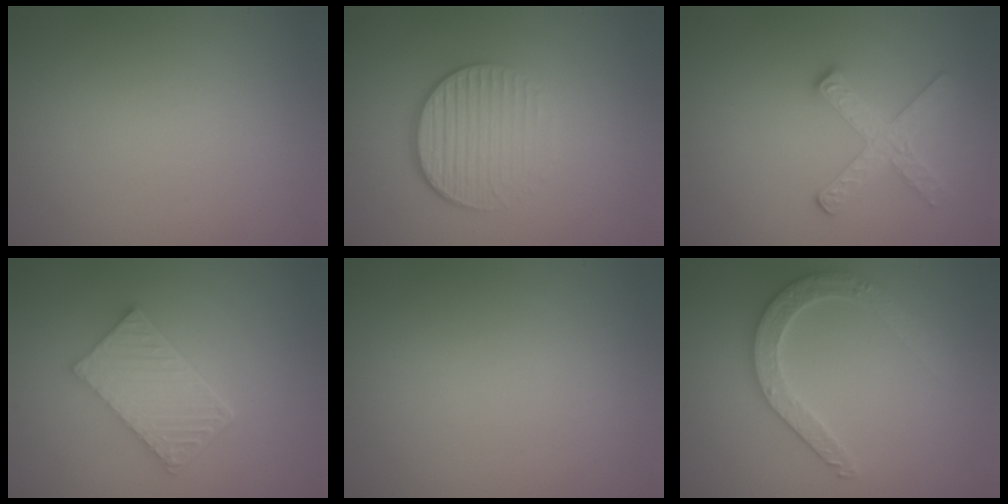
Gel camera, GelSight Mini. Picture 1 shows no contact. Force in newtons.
{"total": 4.3, "press": 2.7, "slide": 3.4}
{"total": 2.8, "press": 2.7, "slide": 0.6}
{"total": 5.6, "press": 4.2, "slide": 3.7}
{"total": 0.0}
{"total": 3.6, "press": 3.2, "slide": 1.7}